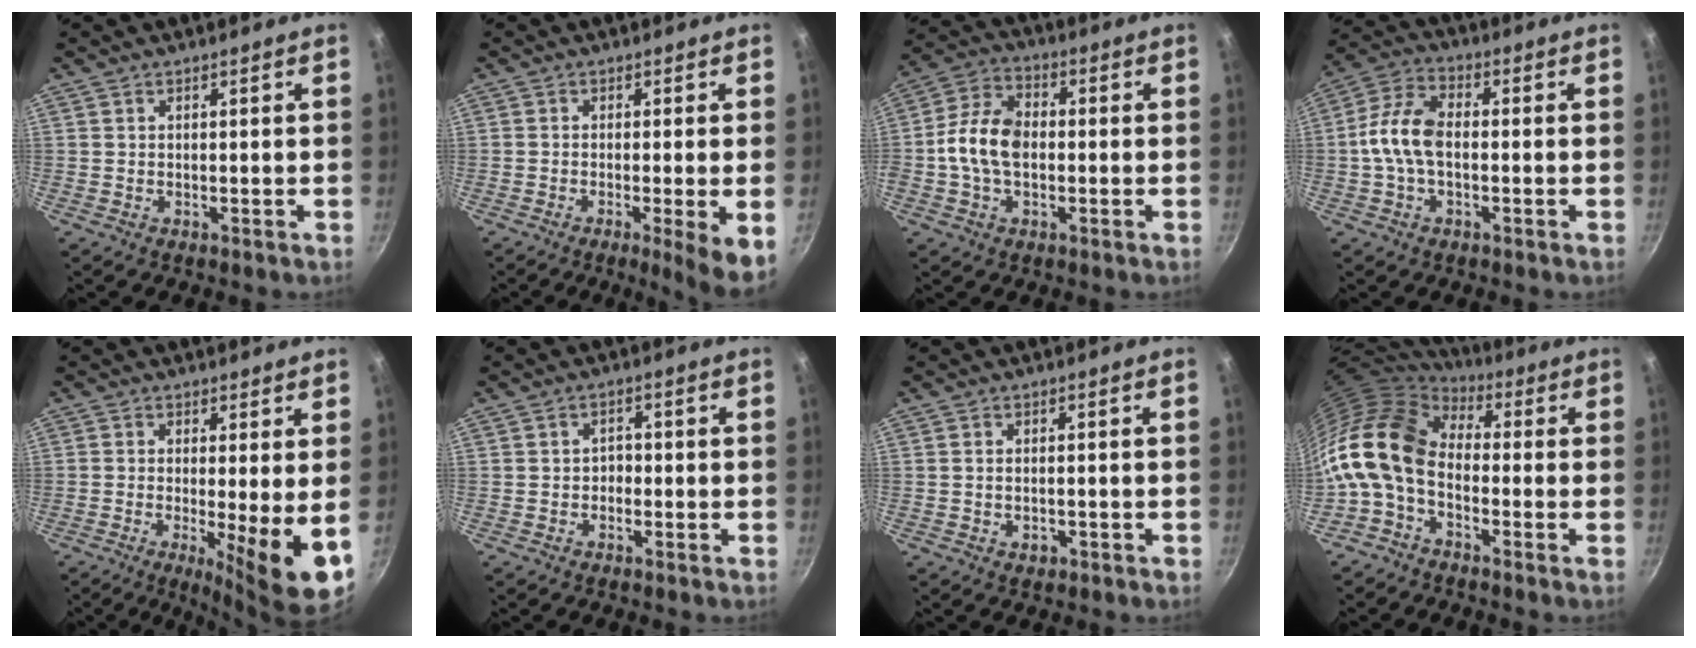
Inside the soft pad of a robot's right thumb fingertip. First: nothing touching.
{"total": 6.9, "force": [-1.9, 0.5, 6.6], "torque": [-0.096, -0.004, -0.027]}
{"total": 10.9, "force": [-0.8, 7.0, 8.2], "torque": [-0.148, 0.028, -0.029]}
{"total": 9.6, "force": [-0.7, 5.4, 7.9], "torque": [-0.152, 0.034, -0.028]}
{"total": 9.5, "force": [-1.4, 1.2, 9.3], "torque": [-0.141, -0.015, -0.018]}
{"total": 1.9, "force": [-0.7, 1.5, 0.9], "torque": [-0.001, 0.011, -0.013]}
{"total": 1.7, "force": [-0.7, 1.0, 1.1], "torque": [-0.019, 0.003, -0.011]}
{"total": 14.6, "force": [-1.4, 9.5, 11.0], "torque": [-0.206, 0.026, -0.048]}